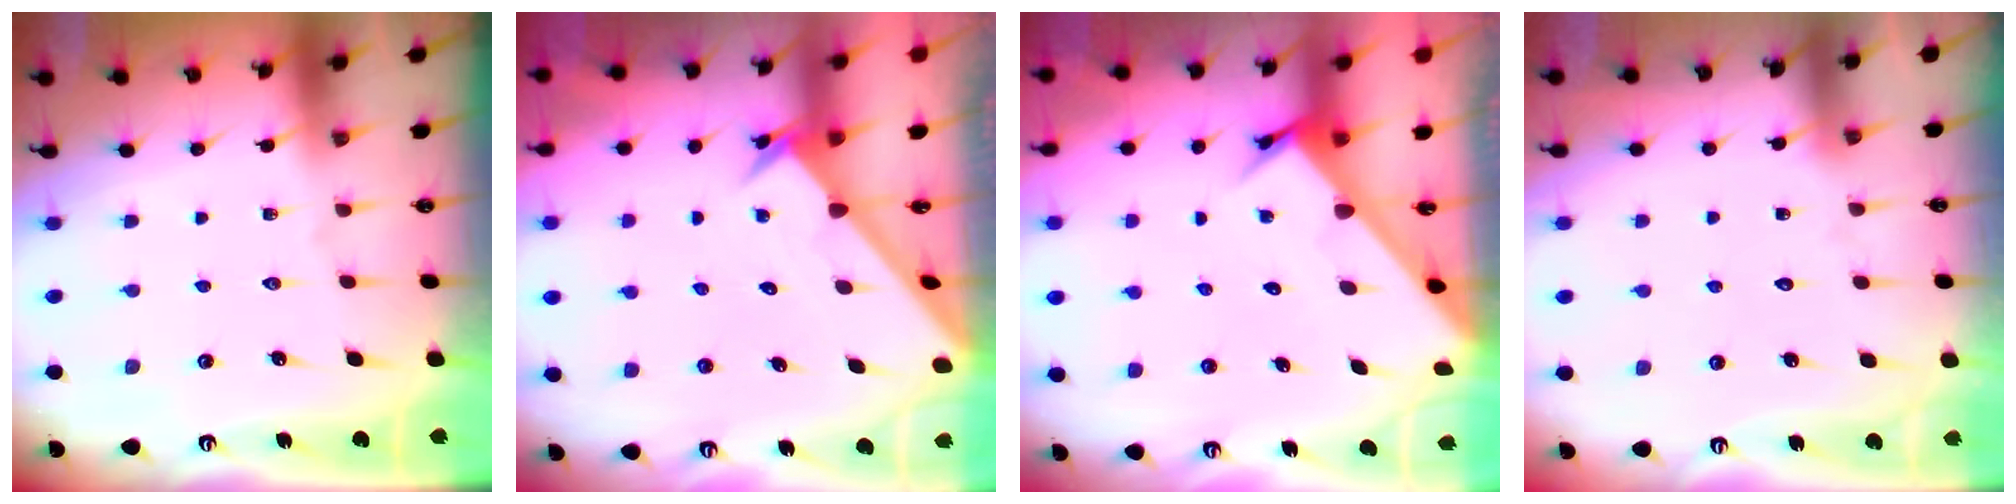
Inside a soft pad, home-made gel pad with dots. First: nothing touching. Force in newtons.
{"total": 2.8, "press": 2.8, "slide": 0.2}
{"total": 3.6, "press": 3.6, "slide": 0.2}
{"total": 2.1, "press": 2.1, "slide": 0.0}